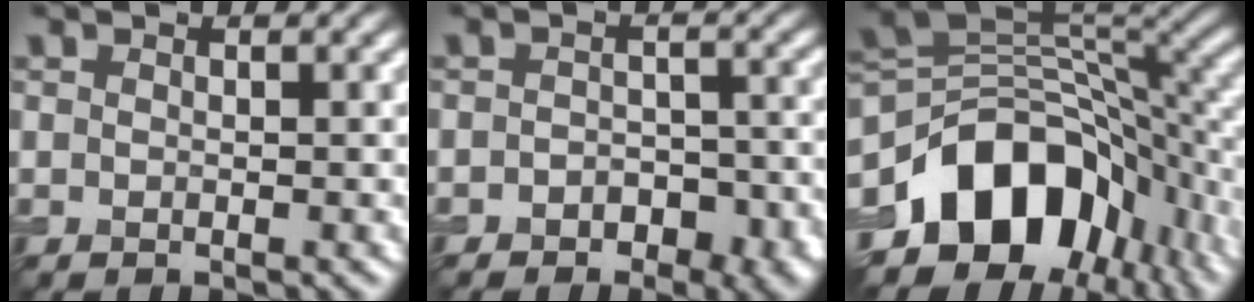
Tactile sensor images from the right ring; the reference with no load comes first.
{"total": 3.6, "force": [-2.0, 2.4, 1.9], "torque": [-0.020, 0.003, -0.031]}
{"total": 14.0, "force": [-4.9, 9.2, 9.3], "torque": [-0.159, -0.001, -0.085]}